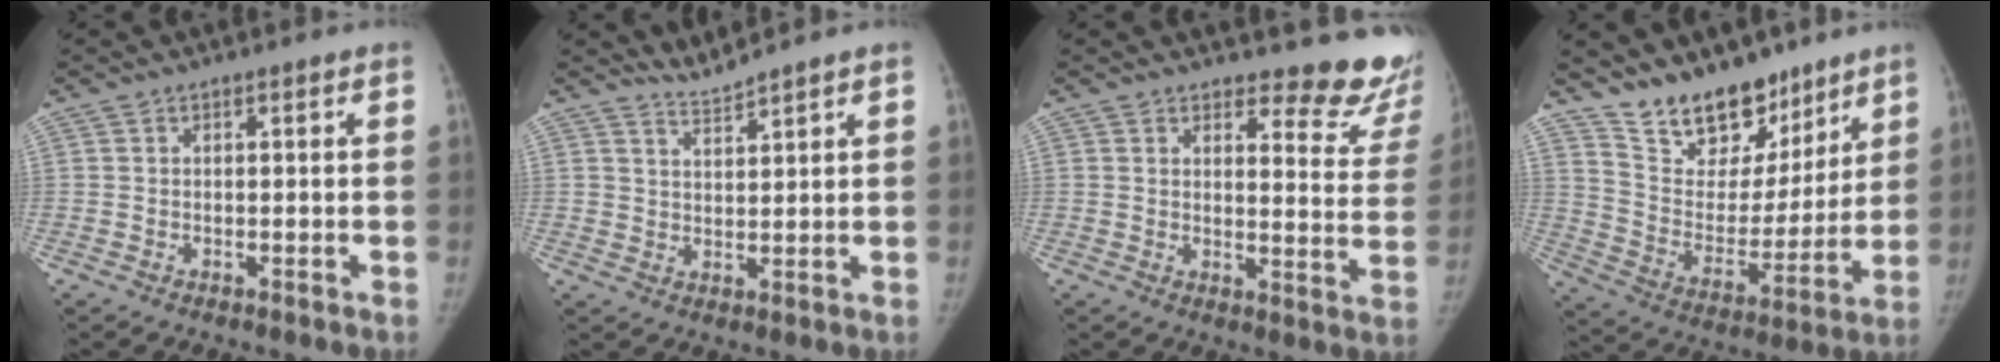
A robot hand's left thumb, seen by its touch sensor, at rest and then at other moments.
{"total": 3.0, "force": [3.0, -0.6, -0.2], "torque": [0.005, -0.024, 0.065]}
{"total": 13.2, "force": [12.2, 3.4, 3.7], "torque": [-0.002, -0.129, 0.123]}
{"total": 17.6, "force": [13.8, 8.9, 6.4], "torque": [-0.049, -0.094, 0.238]}